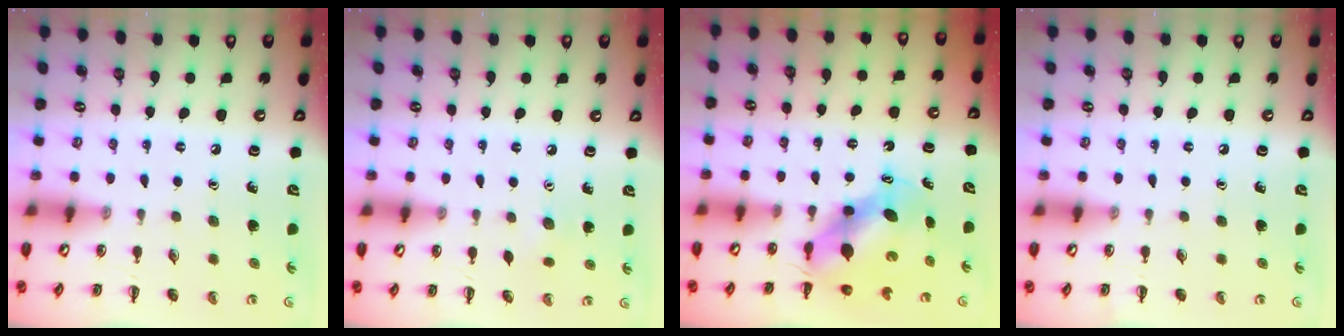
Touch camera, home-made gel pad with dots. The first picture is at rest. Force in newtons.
{"total": 2.9, "press": 2.8, "slide": 0.7}
{"total": 6.4, "press": 6.2, "slide": 1.5}
{"total": 0.0}